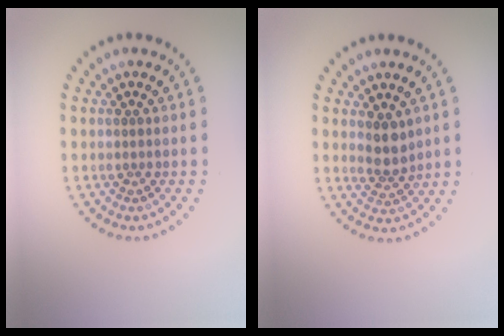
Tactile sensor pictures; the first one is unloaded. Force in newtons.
{"total": 2.2, "press": 1.9, "slide": 1.2}